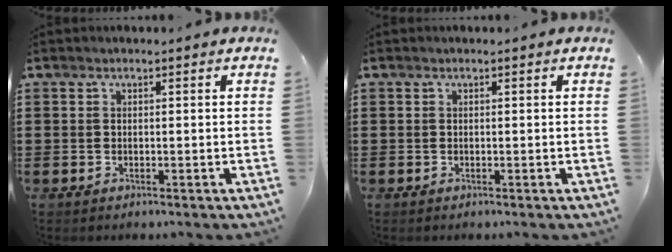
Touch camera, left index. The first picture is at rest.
{"total": 0.0}